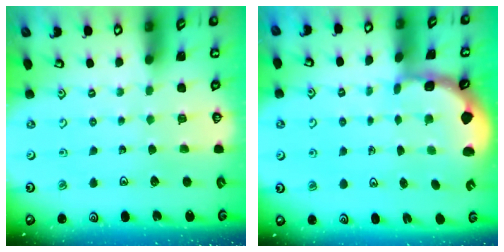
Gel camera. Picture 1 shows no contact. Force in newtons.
{"total": 1.8, "press": 1.7, "slide": 0.5}